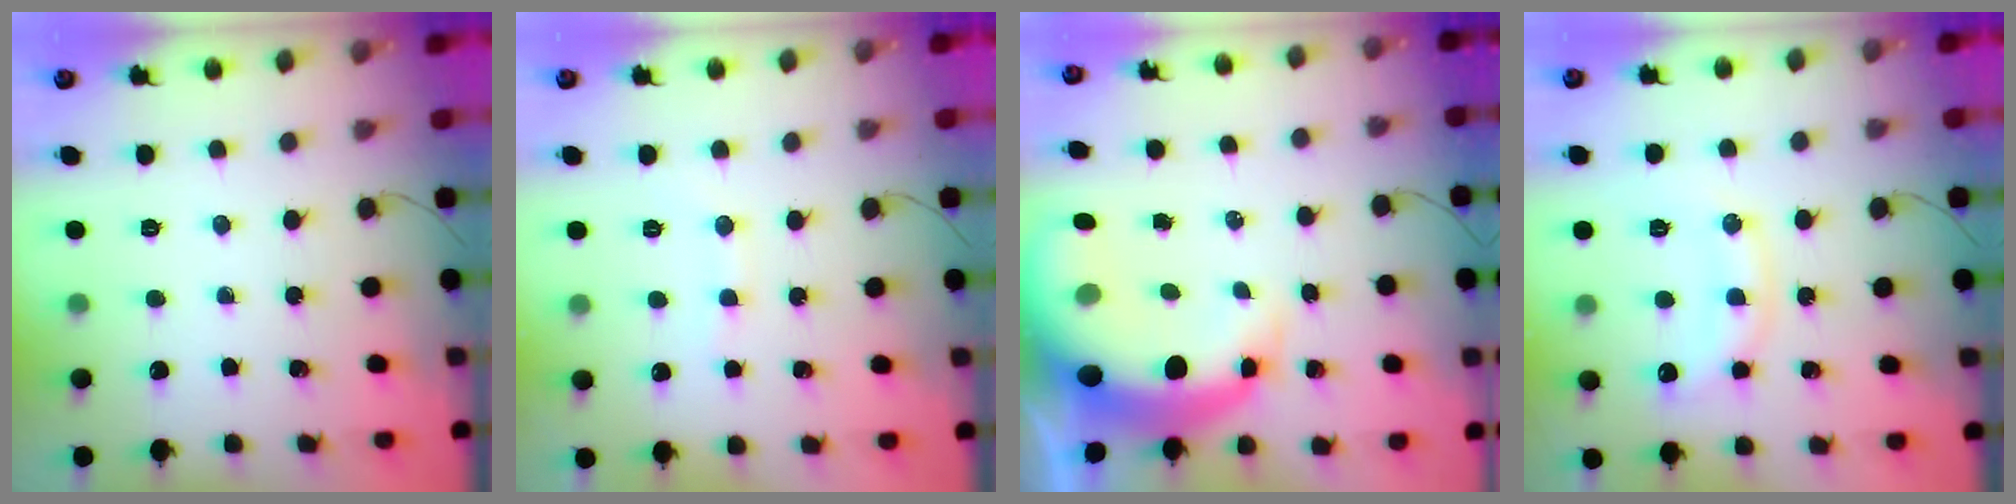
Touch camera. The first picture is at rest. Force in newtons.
{"total": 3.5, "press": 3.4, "slide": 0.9}
{"total": 11.9, "press": 11.4, "slide": 3.2}
{"total": 12.1, "press": 12.1, "slide": 0.6}